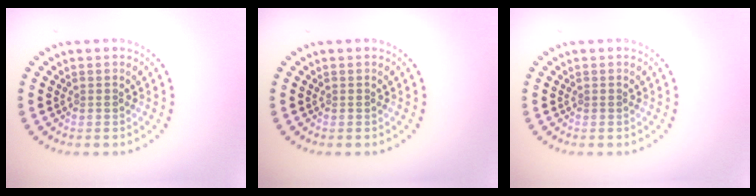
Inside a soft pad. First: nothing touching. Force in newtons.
{"total": 0.0}
{"total": 0.0}